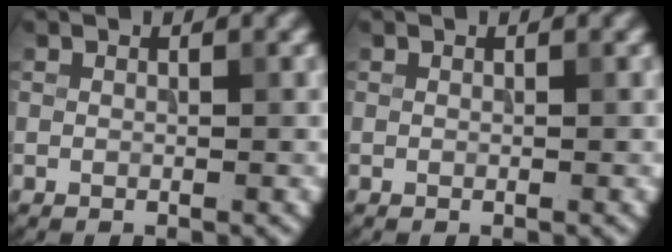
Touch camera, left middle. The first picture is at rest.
{"total": 0.0}